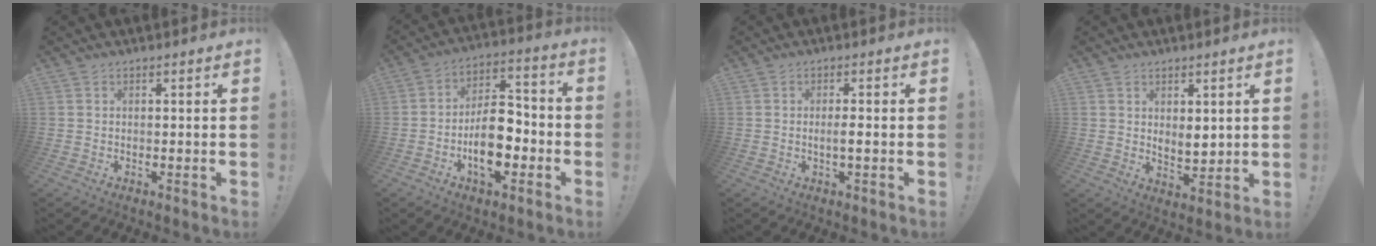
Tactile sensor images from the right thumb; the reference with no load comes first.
{"total": 14.4, "force": [-4.7, 8.3, 10.9], "torque": [-0.179, 0.026, -0.080]}
{"total": 2.5, "force": [-0.4, 0.3, 2.4], "torque": [-0.040, -0.002, -0.010]}
{"total": 5.2, "force": [2.9, 3.4, 2.5], "torque": [-0.027, -0.028, 0.050]}